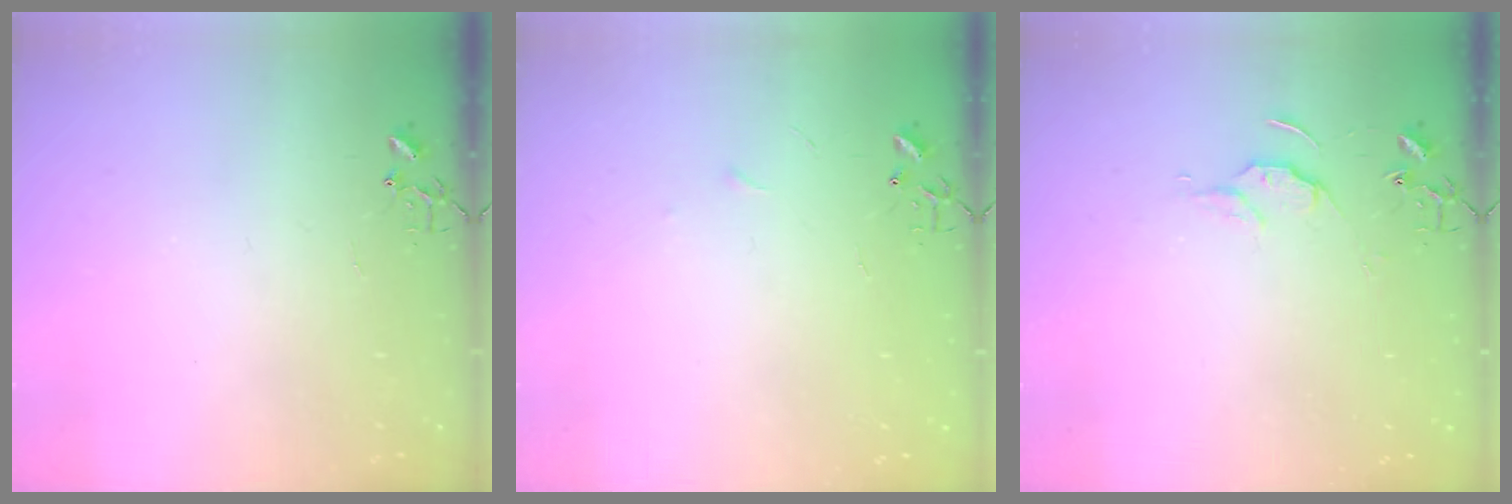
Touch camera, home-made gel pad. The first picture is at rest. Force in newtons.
{"total": 3.5, "press": 3.4, "slide": 0.4}
{"total": 6.3, "press": 6.3, "slide": 0.7}